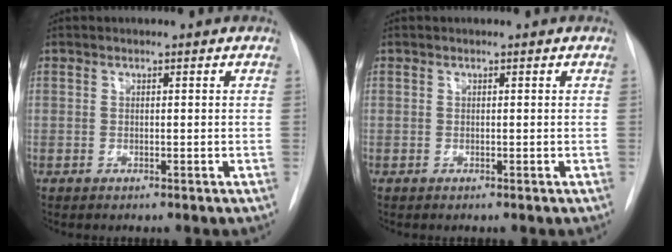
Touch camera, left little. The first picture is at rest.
{"total": 0.0}